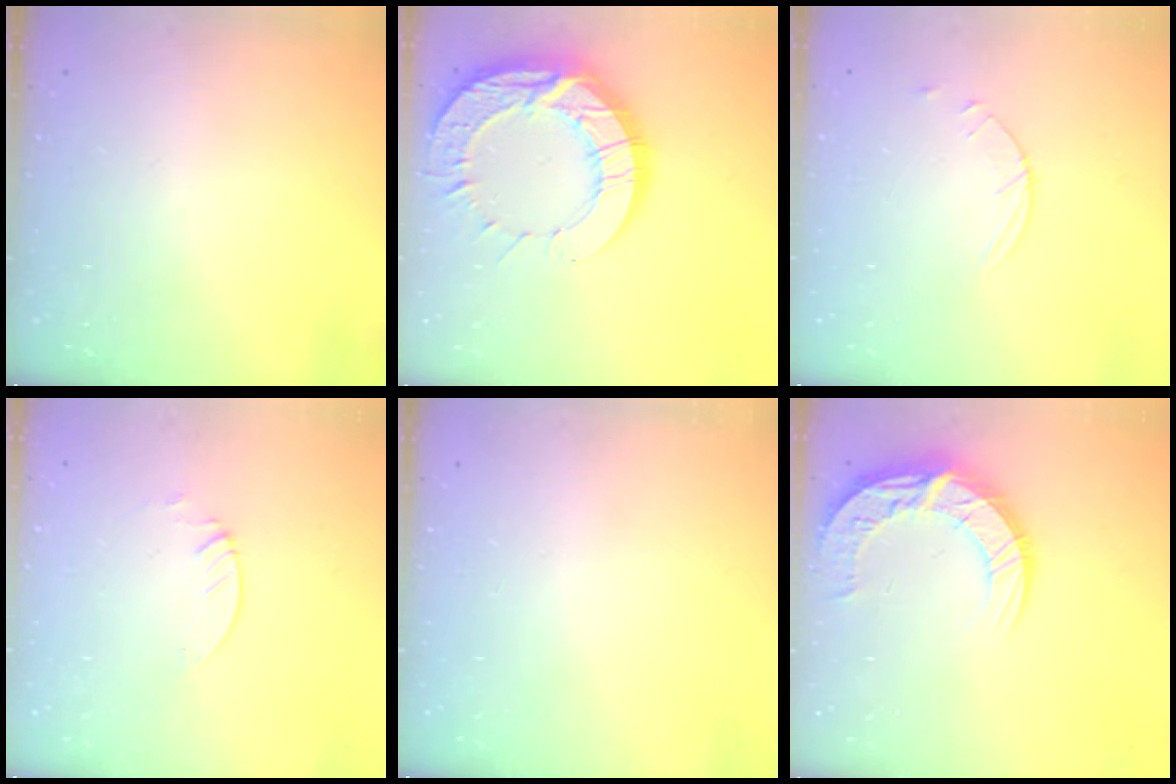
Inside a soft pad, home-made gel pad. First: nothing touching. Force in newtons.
{"total": 20.2, "press": 20.1, "slide": 1.8}
{"total": 3.5, "press": 3.5, "slide": 0.4}
{"total": 1.3, "press": 1.3, "slide": 0.1}
{"total": 0.0}
{"total": 13.2, "press": 13.2, "slide": 1.2}